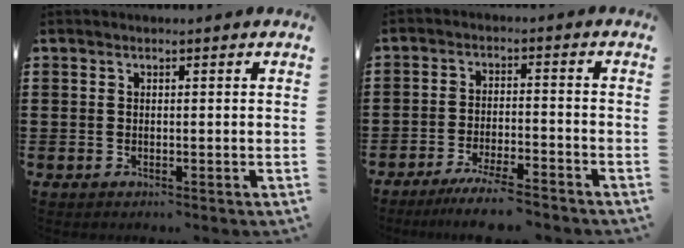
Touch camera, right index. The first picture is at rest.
{"total": 6.6, "force": [-6.0, 0.2, 2.7], "torque": [-0.055, -0.003, -0.116]}